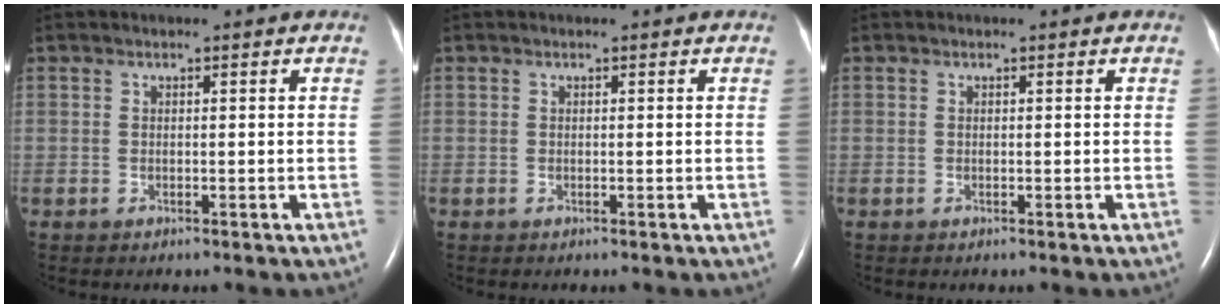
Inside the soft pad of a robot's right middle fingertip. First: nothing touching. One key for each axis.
{"total": 0.0}
{"total": 0.0}